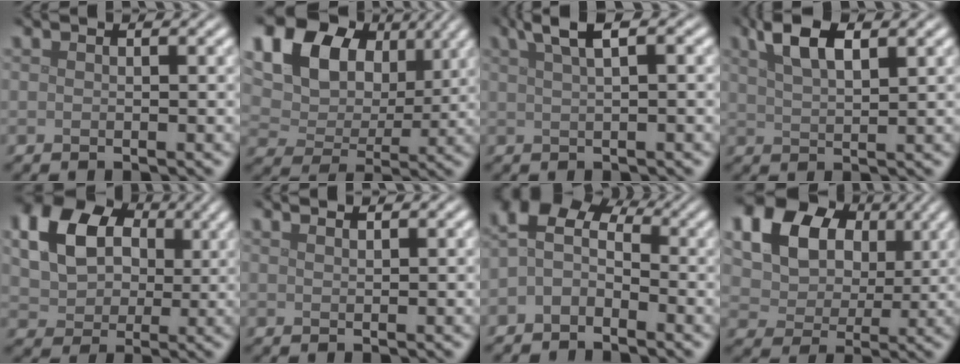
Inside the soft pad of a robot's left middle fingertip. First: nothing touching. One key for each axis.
{"total": 15.5, "fx": 7.2, "fy": 10.9, "fz": 8.4, "tx": -0.194, "ty": 0.056, "tz": 0.131}
{"total": 3.6, "fx": 2.0, "fy": 1.0, "fz": 2.8, "tx": -0.037, "ty": 0.014, "tz": 0.031}
{"total": 4.5, "fx": 2.6, "fy": 1.6, "fz": 3.4, "tx": -0.066, "ty": 0.009, "tz": 0.045}
{"total": 13.0, "fx": 4.5, "fy": 9.9, "fz": 7.1, "tx": -0.150, "ty": 0.034, "tz": 0.088}
{"total": 1.2, "fx": 1.1, "fy": 0.3, "fz": 0.5, "tx": -0.001, "ty": -0.002, "tz": 0.009}
{"total": 4.1, "fx": -0.9, "fy": 2.8, "fz": 2.9, "tx": -0.056, "ty": 0.011, "tz": -0.033}
{"total": 19.6, "fx": 8.8, "fy": 14.9, "fz": 9.2, "tx": -0.220, "ty": 0.028, "tz": 0.160}